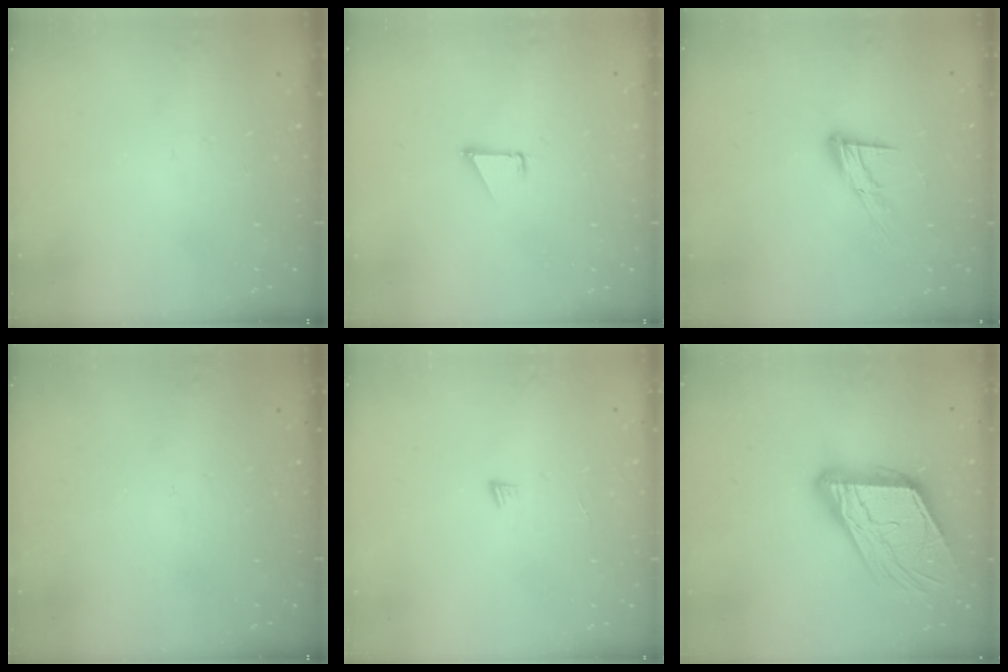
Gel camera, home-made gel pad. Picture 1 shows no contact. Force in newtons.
{"total": 1.5, "press": 1.5, "slide": 0.1}
{"total": 10.7, "press": 10.6, "slide": 1.3}
{"total": 0.0}
{"total": 3.1, "press": 3.1, "slide": 0.4}
{"total": 18.3, "press": 18.2, "slide": 1.8}